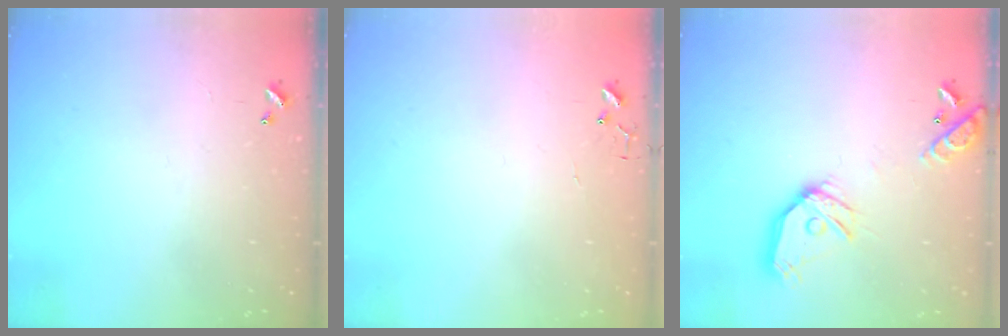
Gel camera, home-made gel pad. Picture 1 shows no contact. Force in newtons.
{"total": 3.8, "press": 3.8, "slide": 0.3}
{"total": 16.2, "press": 16.0, "slide": 2.5}